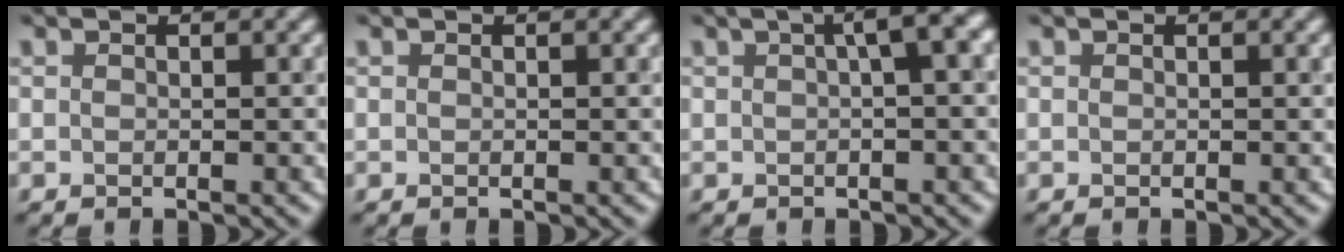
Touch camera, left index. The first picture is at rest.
{"total": 0.5, "force": [0.2, 0.2, 0.4], "torque": [-0.008, -0.001, 0.003]}
{"total": 3.9, "force": [1.1, 0.8, 3.6], "torque": [-0.044, 0.018, 0.011]}
{"total": 0.8, "force": [0.3, 0.3, 0.7], "torque": [-0.013, -0.001, 0.005]}